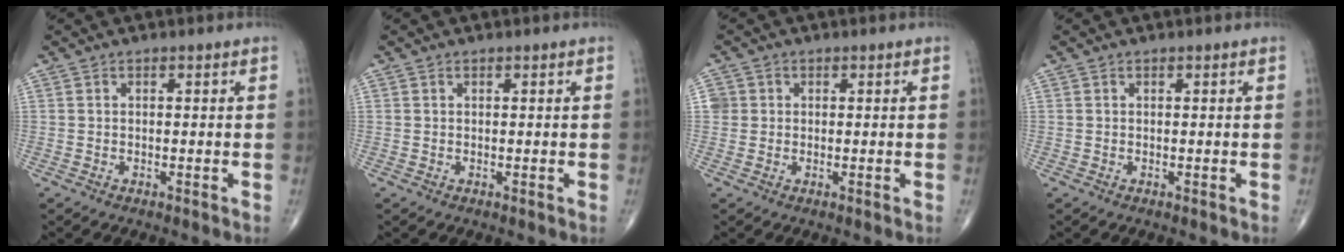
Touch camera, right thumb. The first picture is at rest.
{"total": 0.0}
{"total": 2.5, "force": [0.4, 2.4, 0.5], "torque": [0.007, 0.005, 0.006]}
{"total": 0.0}